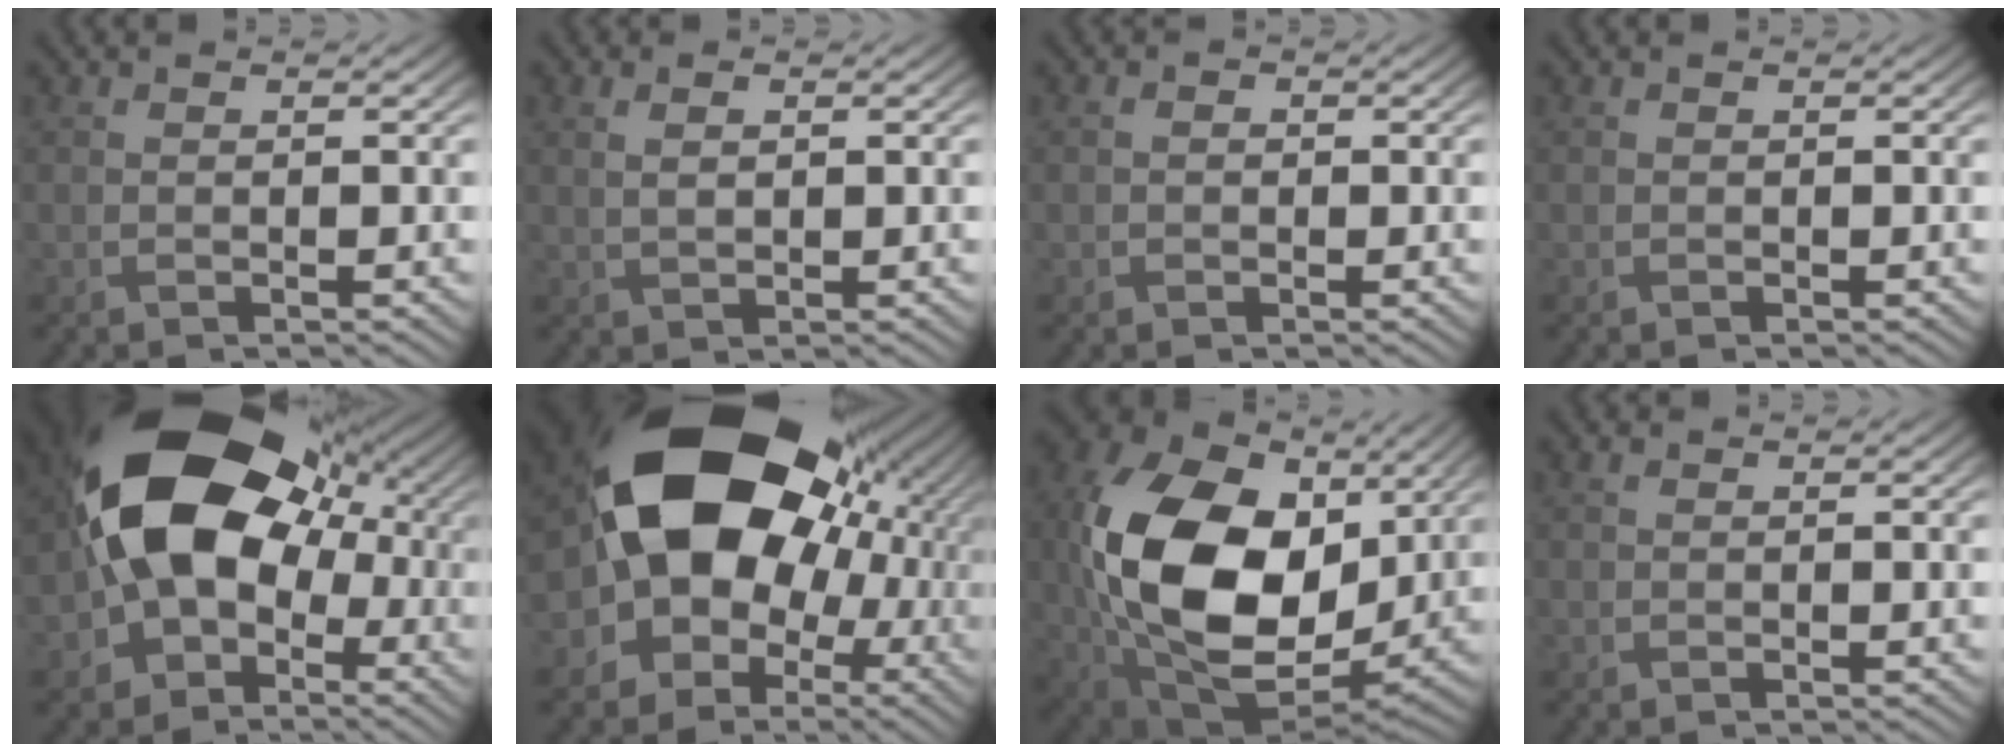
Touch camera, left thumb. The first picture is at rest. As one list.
[{"total": 2.1, "force": [0.6, 1.0, 1.7], "torque": [-0.034, -0.005, 0.017]}, {"total": 0.7, "force": [-0.1, 0.7, 0.3], "torque": [-0.005, -0.003, -0.003]}, {"total": 0.0}, {"total": 16.9, "force": [-0.4, 12.4, 11.4], "torque": [-0.203, -0.013, -0.015]}, {"total": 21.3, "force": [2.8, 16.9, 12.7], "torque": [-0.229, -0.024, 0.059]}, {"total": 19.6, "force": [1.8, 13.5, 14.1], "torque": [-0.320, -0.022, 0.045]}, {"total": 0.5, "force": [0.3, 0.3, 0.3], "torque": [-0.006, 0.001, 0.006]}]